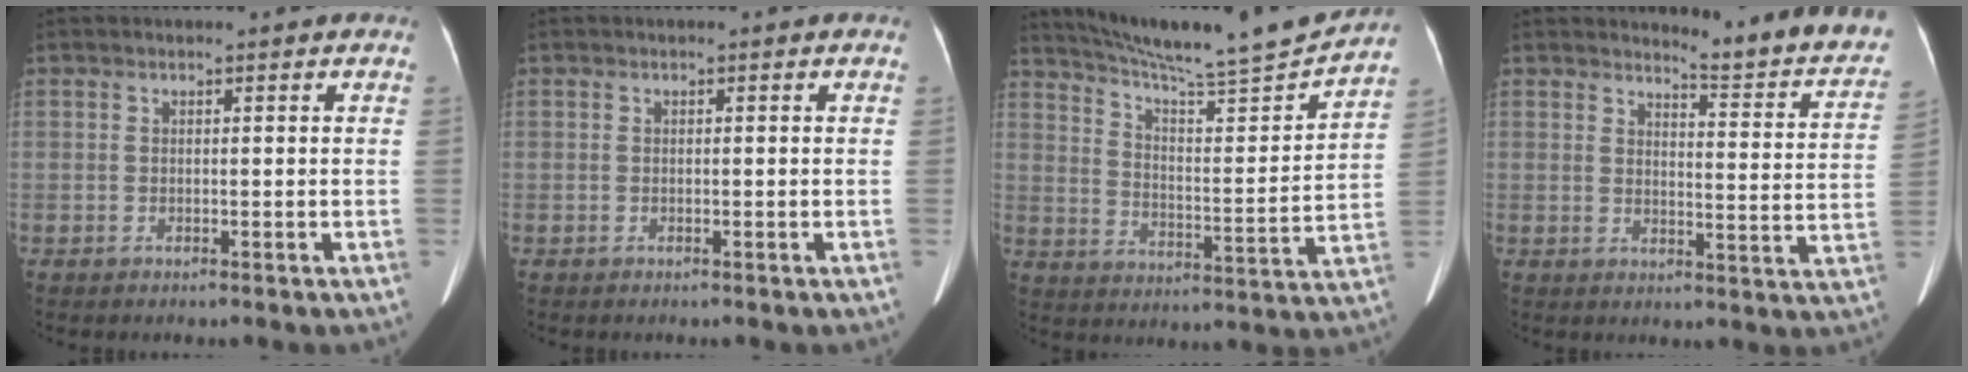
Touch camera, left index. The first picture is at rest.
{"total": 0.0}
{"total": 18.8, "force": [17.6, -0.9, 6.4], "torque": [-0.114, -0.042, 0.259]}
{"total": 12.5, "force": [11.9, 0.6, 3.7], "torque": [-0.035, -0.067, 0.126]}